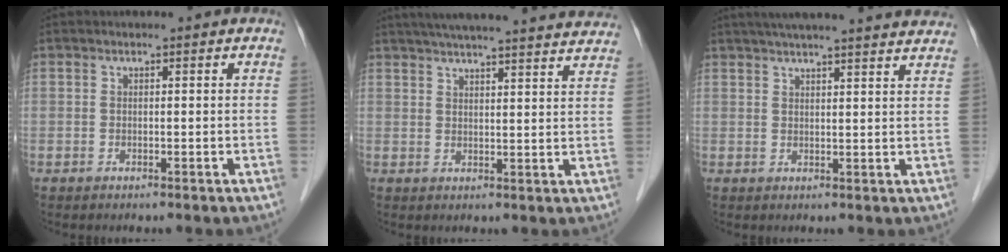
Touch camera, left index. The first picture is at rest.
{"total": 24.5, "force": [22.5, 1.4, 9.6], "torque": [-0.151, 0.001, 0.284]}
{"total": 20.5, "force": [18.5, 1.0, 8.8], "torque": [-0.136, 0.021, 0.234]}